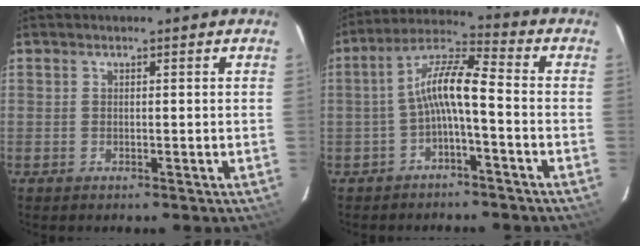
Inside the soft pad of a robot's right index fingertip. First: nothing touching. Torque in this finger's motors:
{"motor_torque": [1.22, -0.24, 0.76, 0.15]}